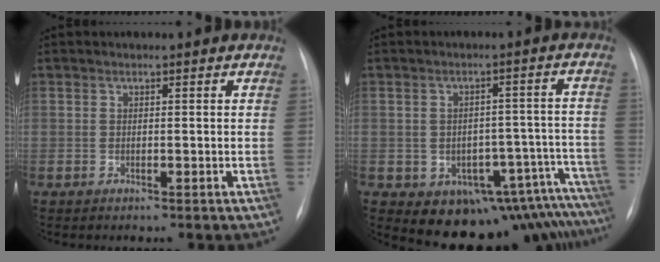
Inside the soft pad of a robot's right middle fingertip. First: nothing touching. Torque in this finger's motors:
{"motor_torque": [1.16, -0.98, 0.23, 0.07]}